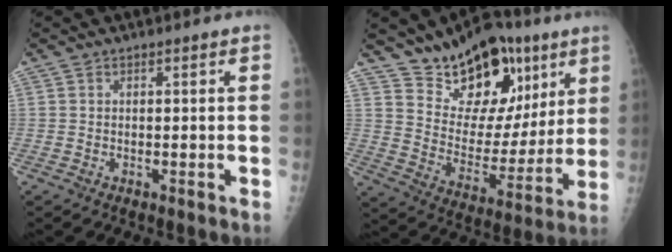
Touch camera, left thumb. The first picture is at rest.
{"total": 20.0, "force": [12.1, 11.2, 11.4], "torque": [-0.115, -0.054, 0.200]}